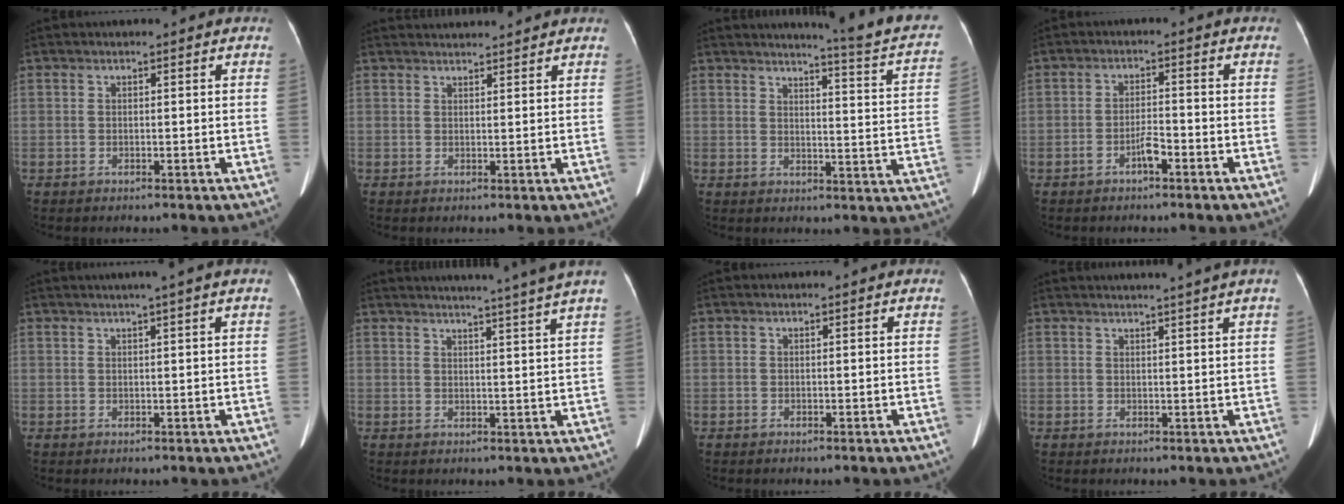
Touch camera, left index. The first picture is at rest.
{"total": 4.2, "force": [4.1, -0.2, 0.5], "torque": [-0.009, 0.029, 0.060]}
{"total": 13.5, "force": [12.2, -0.6, 5.7], "torque": [-0.067, -0.066, 0.123]}
{"total": 2.8, "force": [-1.8, 0.6, 2.1], "torque": [-0.037, 0.003, -0.033]}
{"total": 2.4, "force": [1.5, -0.7, 1.7], "torque": [-0.026, 0.006, 0.028]}
{"total": 11.5, "force": [10.0, -2.4, 5.1], "torque": [-0.071, -0.025, 0.113]}
{"total": 0.0}
{"total": 4.7, "force": [4.0, -1.4, 2.1], "torque": [-0.027, 0.008, 0.049]}